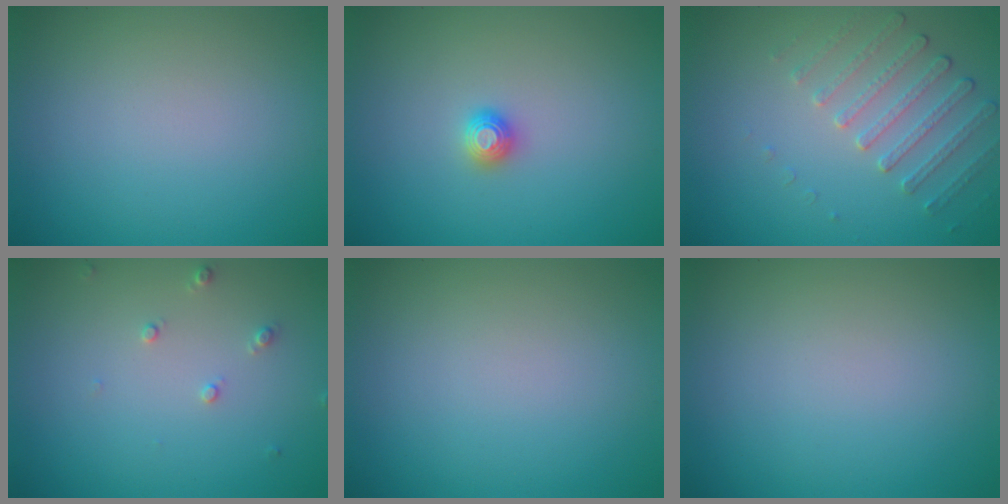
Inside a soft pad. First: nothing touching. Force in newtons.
{"total": 0.9, "press": 0.9, "slide": 0.0}
{"total": 2.2, "press": 1.8, "slide": 1.2}
{"total": 1.1, "press": 1.1, "slide": 0.2}
{"total": 0.0}
{"total": 0.0}